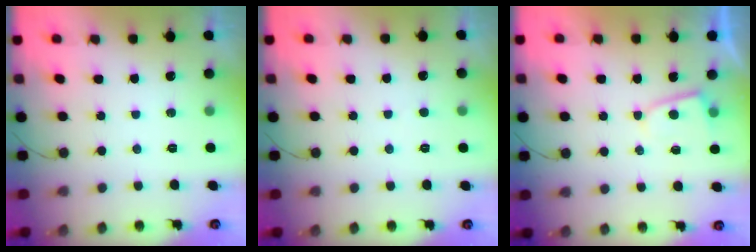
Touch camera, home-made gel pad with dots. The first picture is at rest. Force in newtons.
{"total": 2.3, "press": 2.3, "slide": 0.2}
{"total": 3.3, "press": 3.3, "slide": 0.1}